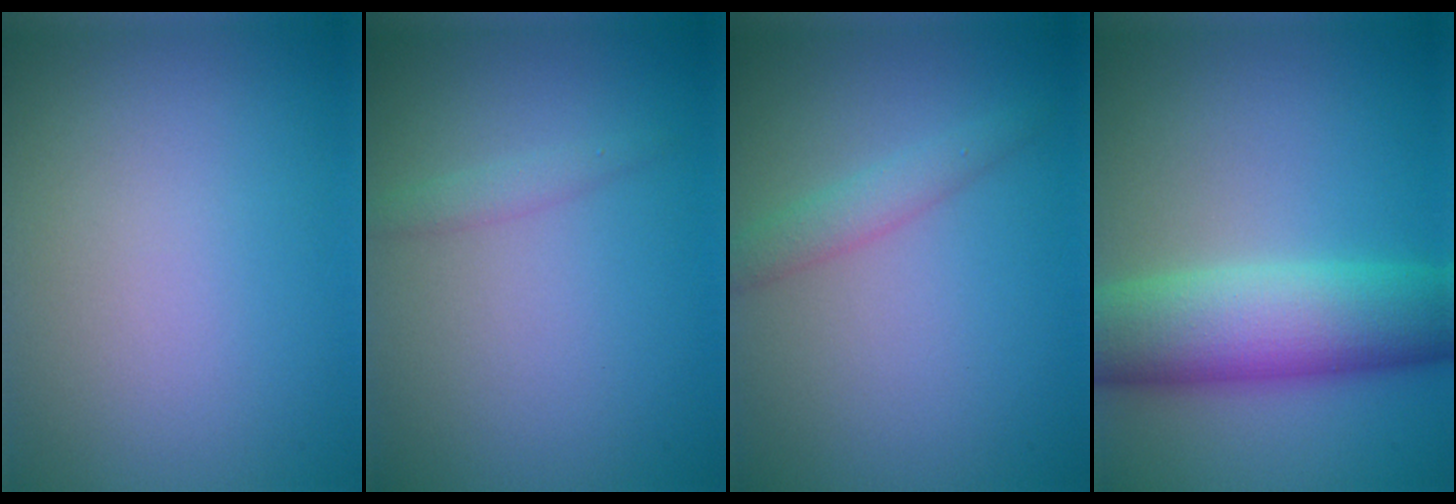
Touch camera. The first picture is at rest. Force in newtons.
{"total": 1.0, "press": 1.0, "slide": 0.0}
{"total": 1.9, "press": 1.9, "slide": 0.0}
{"total": 9.0, "press": 9.0, "slide": 0.2}